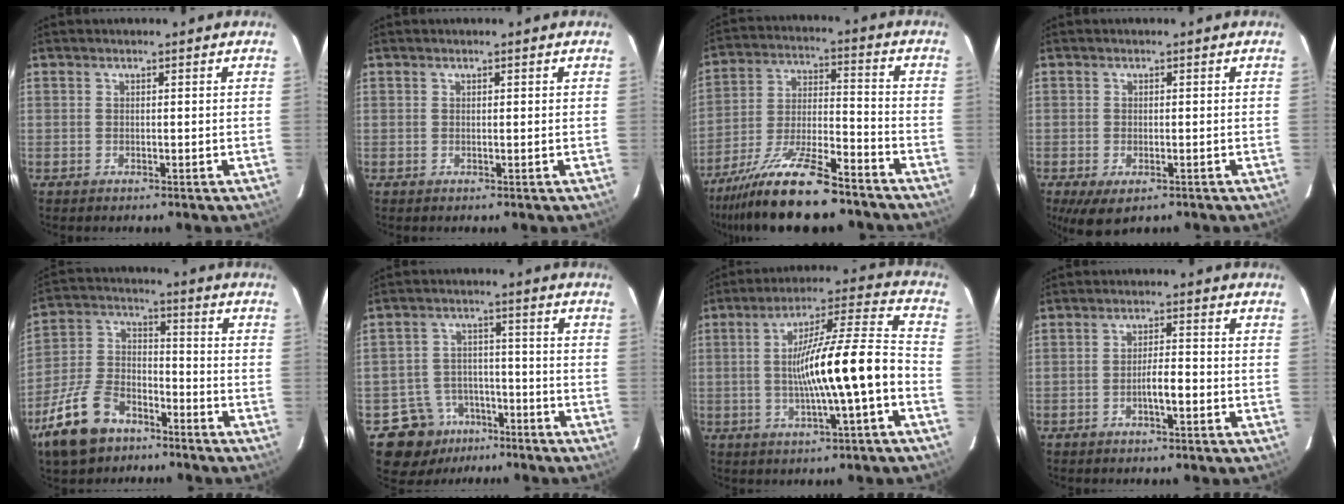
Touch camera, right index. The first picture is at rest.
{"total": 0.0}
{"total": 16.0, "force": [-12.7, 2.2, 9.5], "torque": [-0.189, -0.019, -0.226]}
{"total": 5.0, "force": [-3.0, 2.3, 3.4], "torque": [-0.059, -0.011, -0.043]}
{"total": 12.7, "force": [-8.4, 6.7, 6.7], "torque": [-0.156, 0.000, -0.161]}
{"total": 9.1, "force": [-5.4, 7.2, 1.0], "torque": [-0.018, 0.030, -0.075]}
{"total": 15.0, "force": [-2.6, 0.2, 14.7], "torque": [-0.245, 0.018, -0.042]}
{"total": 3.4, "force": [-1.2, 0.6, 3.1], "torque": [-0.049, 0.005, -0.019]}